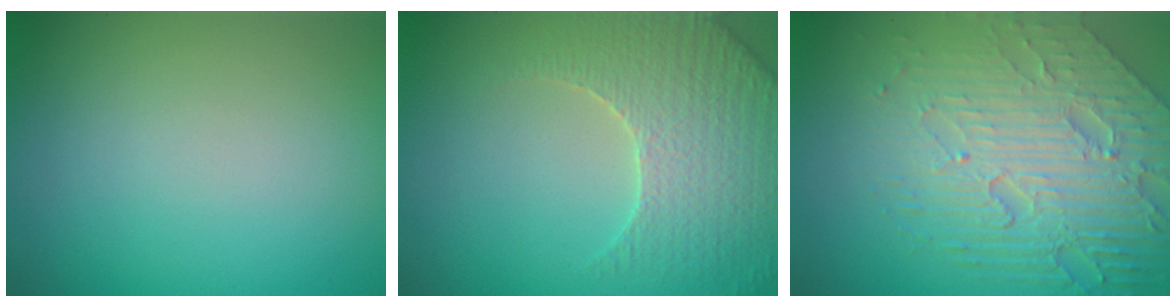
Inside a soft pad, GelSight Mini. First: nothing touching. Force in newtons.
{"total": 4.4, "press": 4.3, "slide": 0.8}
{"total": 8.4, "press": 5.7, "slide": 6.2}